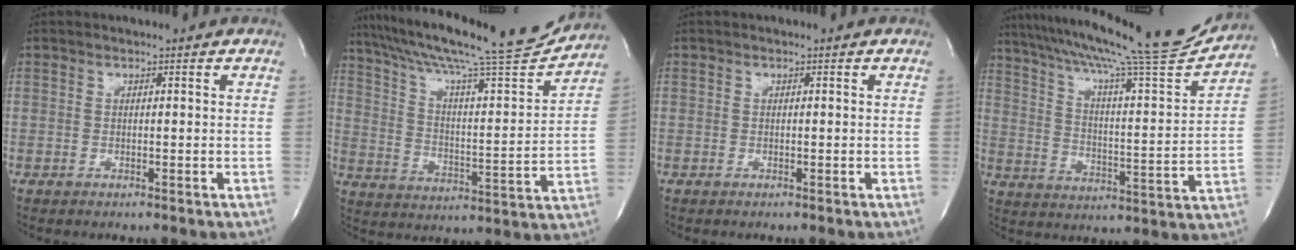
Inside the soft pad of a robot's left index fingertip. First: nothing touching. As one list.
[{"total": 21.3, "force": [19.2, 0.3, 9.1], "torque": [-0.155, -0.031, 0.285]}, {"total": 0.0}, {"total": 23.5, "force": [20.9, -0.1, 10.6], "torque": [-0.180, -0.035, 0.299]}]